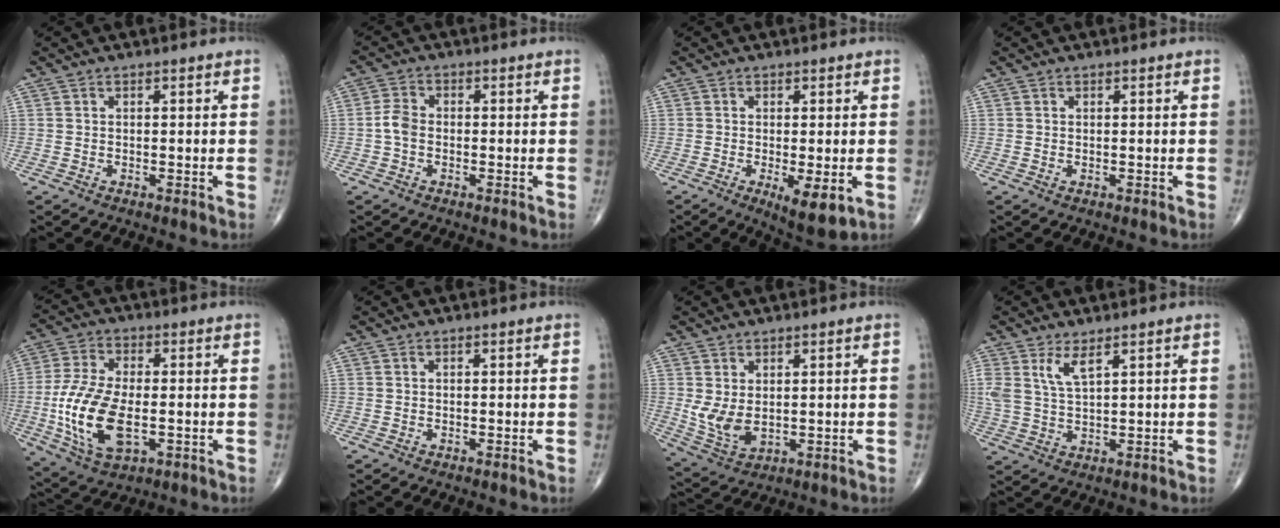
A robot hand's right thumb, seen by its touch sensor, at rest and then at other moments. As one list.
[{"total": 3.3, "force": [-0.7, 2.3, 2.3], "torque": [-0.045, 0.009, -0.021]}, {"total": 6.7, "force": [-1.8, 2.1, 6.1], "torque": [-0.095, -0.021, -0.025]}, {"total": 0.0}, {"total": 15.2, "force": [-2.7, 7.6, 12.9], "torque": [-0.267, -0.003, -0.043]}, {"total": 0.0}, {"total": 6.4, "force": [0.9, 3.8, 5.1], "torque": [-0.094, -0.013, 0.035]}, {"total": 4.7, "force": [2.8, 1.4, 3.6], "torque": [-0.077, -0.016, 0.063]}]